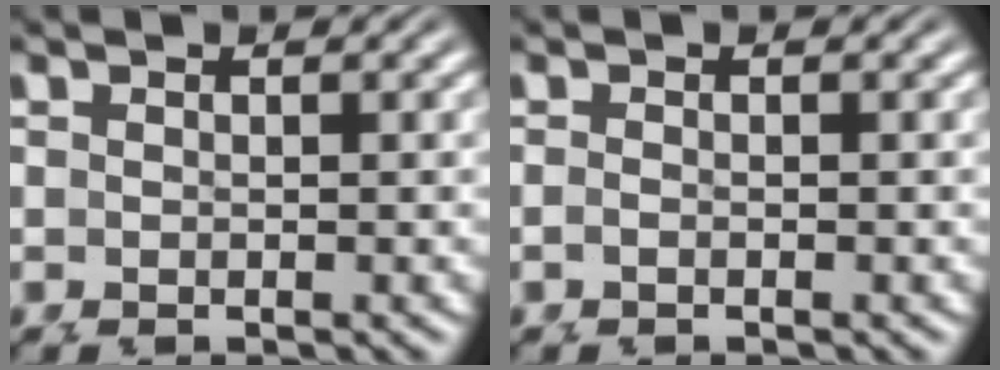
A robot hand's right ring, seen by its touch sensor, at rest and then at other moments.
{"total": 0.6, "force": [-0.2, -0.4, 0.3], "torque": [-0.006, 0.001, -0.003]}